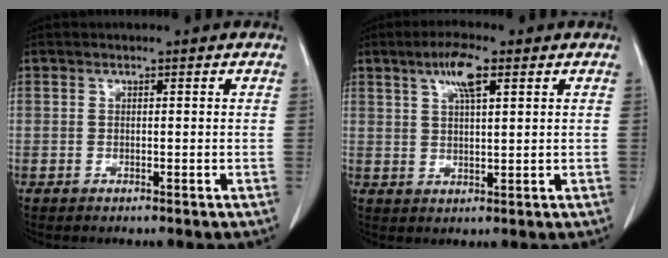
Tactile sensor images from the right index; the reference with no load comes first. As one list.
[{"total": 6.0, "force": [3.0, 1.4, 5.0], "torque": [-0.097, 0.006, 0.055]}]